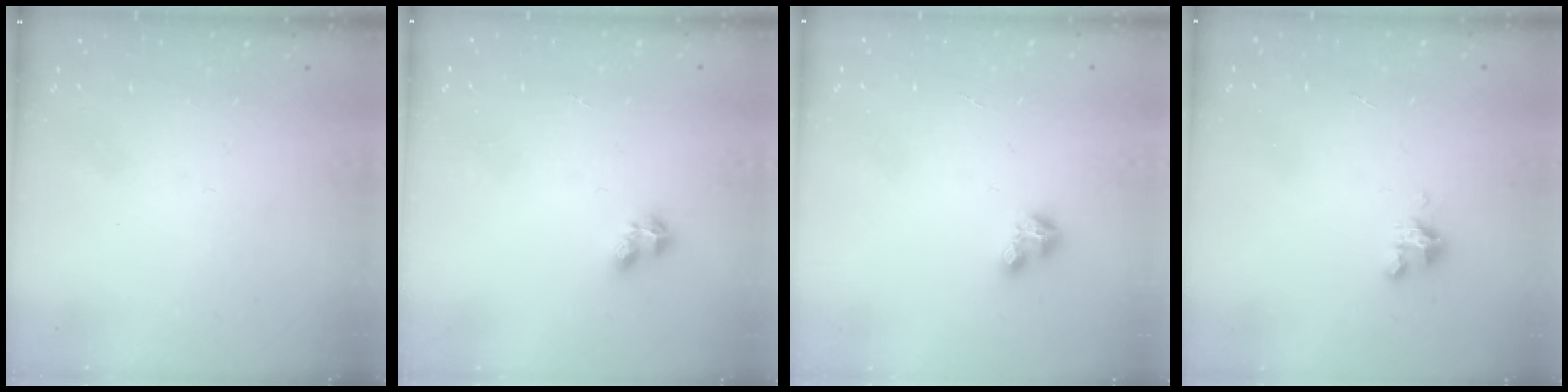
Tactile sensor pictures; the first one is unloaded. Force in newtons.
{"total": 2.1, "press": 2.0, "slide": 0.8}
{"total": 2.8, "press": 2.8, "slide": 0.2}
{"total": 2.8, "press": 2.8, "slide": 0.2}